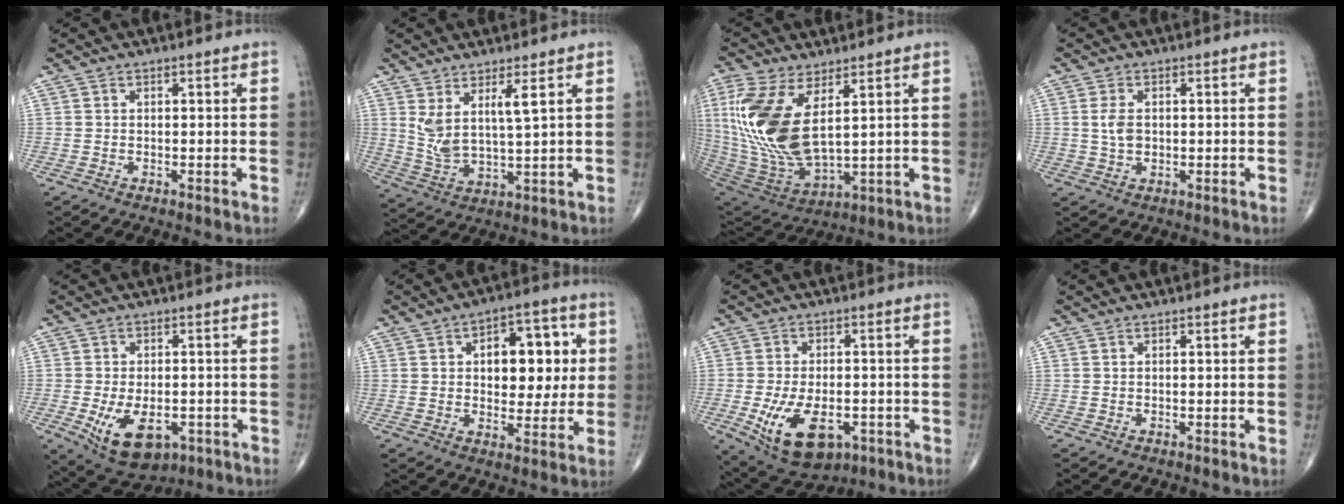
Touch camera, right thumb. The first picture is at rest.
{"total": 7.5, "force": [3.4, 1.7, 6.4], "torque": [-0.135, -0.034, 0.073]}
{"total": 19.4, "force": [5.1, 8.9, 16.4], "torque": [-0.361, -0.031, 0.112]}
{"total": 3.6, "force": [0.3, 2.3, 2.8], "torque": [-0.053, -0.001, 0.007]}
{"total": 11.5, "force": [-3.9, 6.7, 8.4], "torque": [-0.130, 0.003, -0.044]}
{"total": 13.6, "force": [2.4, 8.0, 10.7], "torque": [-0.096, 0.007, 0.034]}
{"total": 13.8, "force": [-4.8, 7.9, 10.2], "torque": [-0.169, 0.006, -0.060]}
{"total": 0.0}